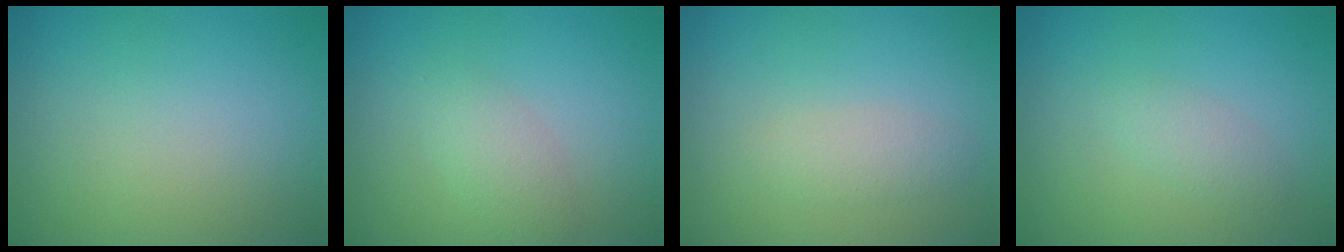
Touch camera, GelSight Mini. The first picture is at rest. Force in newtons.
{"total": 2.1, "press": 2.1, "slide": 0.1}
{"total": 1.7, "press": 1.7, "slide": 0.1}
{"total": 1.4, "press": 1.4, "slide": 0.1}